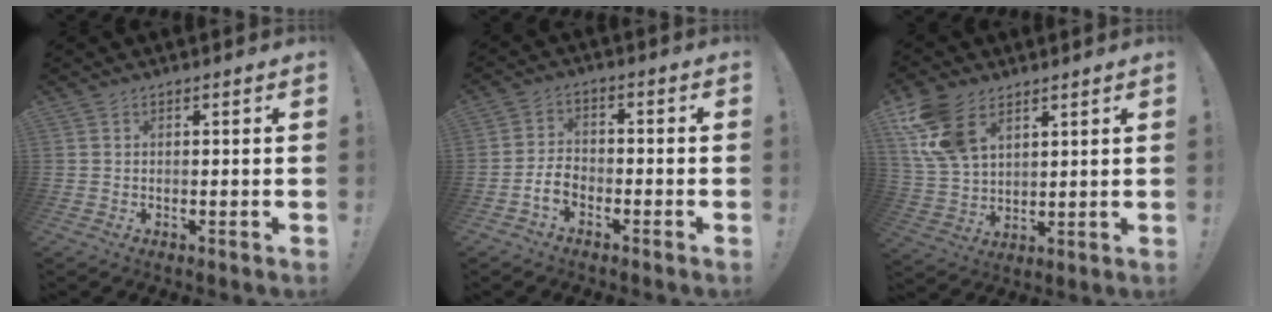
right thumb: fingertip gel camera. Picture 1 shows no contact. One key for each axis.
{"total": 5.2, "fx": -3.0, "fy": 3.1, "fz": 2.9, "tx": -0.058, "ty": 0.011, "tz": -0.054}
{"total": 13.8, "fx": 7.1, "fy": 8.5, "fz": 8.2, "tx": -0.175, "ty": -0.020, "tz": 0.140}